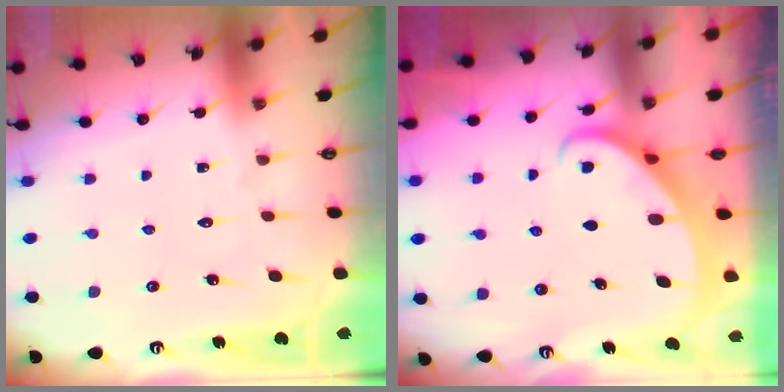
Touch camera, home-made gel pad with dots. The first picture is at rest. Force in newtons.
{"total": 2.2, "press": 2.2, "slide": 0.2}